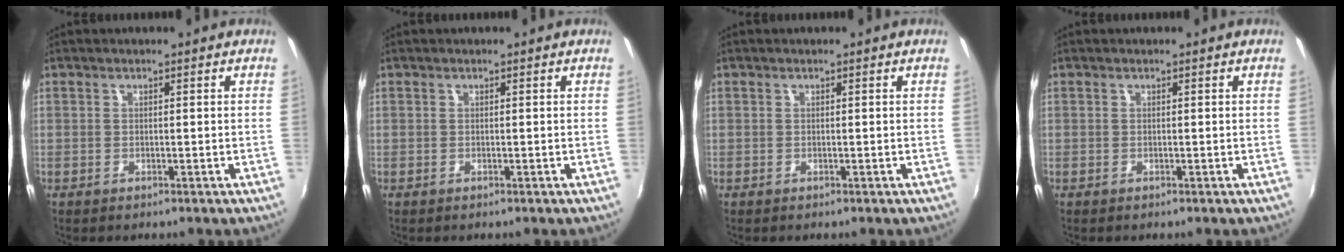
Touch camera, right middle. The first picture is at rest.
{"total": 0.0}
{"total": 0.0}
{"total": 0.0}